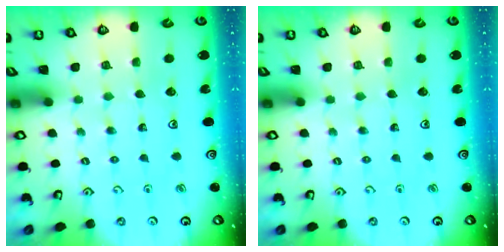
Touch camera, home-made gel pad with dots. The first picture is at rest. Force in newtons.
{"total": 0.0}